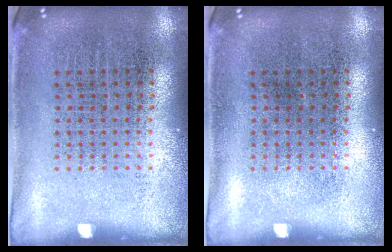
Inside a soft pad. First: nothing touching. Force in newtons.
{"total": 0.0}